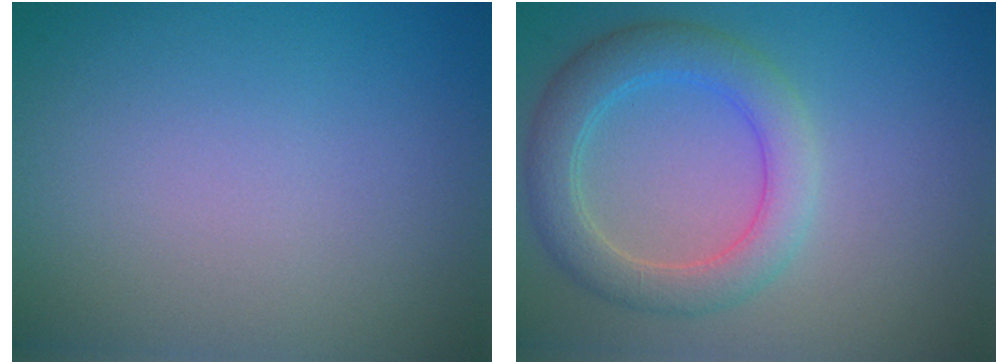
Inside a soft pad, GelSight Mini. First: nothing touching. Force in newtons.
{"total": 4.5, "press": 4.5, "slide": 0.1}